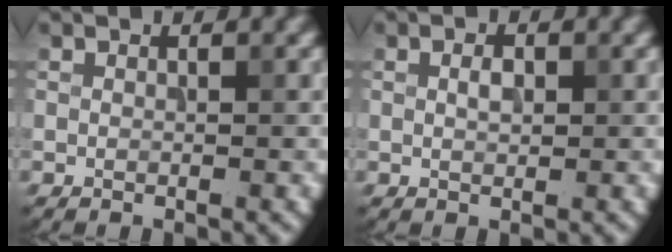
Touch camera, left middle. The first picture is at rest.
{"total": 1.2, "force": [0.2, 0.7, 1.0], "torque": [-0.019, 0.002, 0.003]}